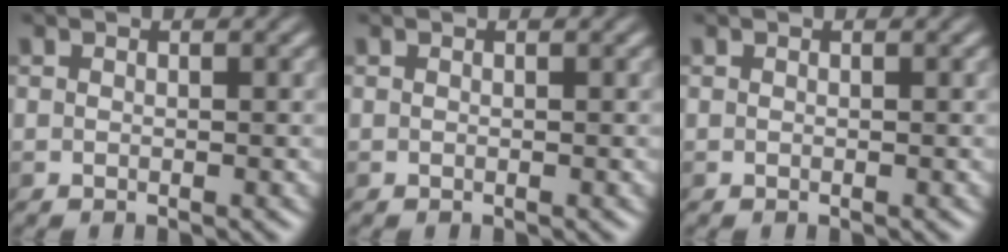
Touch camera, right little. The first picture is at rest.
{"total": 0.0}
{"total": 0.0}